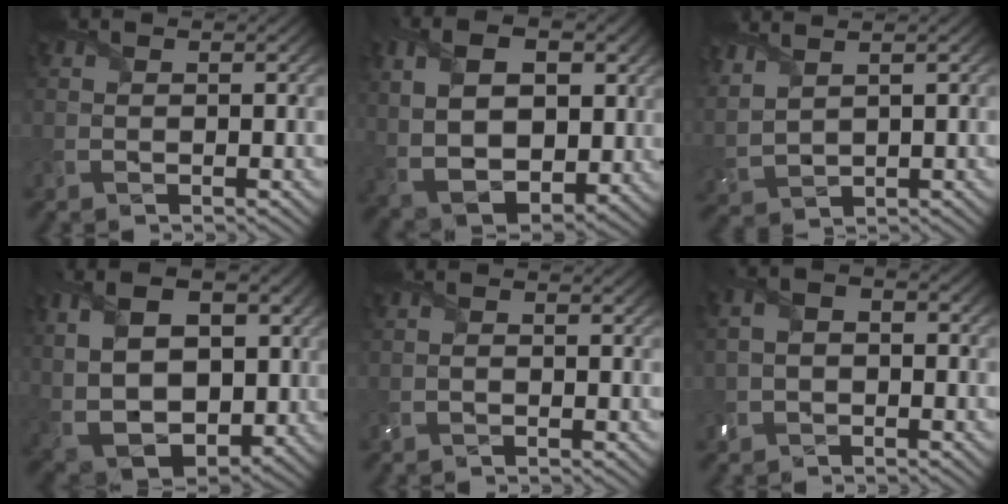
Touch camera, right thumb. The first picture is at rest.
{"total": 12.9, "force": [2.0, 8.2, 9.8], "torque": [-0.191, -0.003, 0.035]}
{"total": 4.7, "force": [3.5, 1.6, 2.8], "torque": [-0.093, 0.010, 0.079]}
{"total": 14.2, "force": [1.9, 9.1, 10.8], "torque": [-0.206, 0.000, 0.032]}
{"total": 1.2, "force": [-0.9, 0.5, 0.6], "torque": [-0.008, -0.001, -0.016]}
{"total": 3.9, "force": [-1.0, 2.7, 2.6], "torque": [-0.058, 0.006, -0.014]}